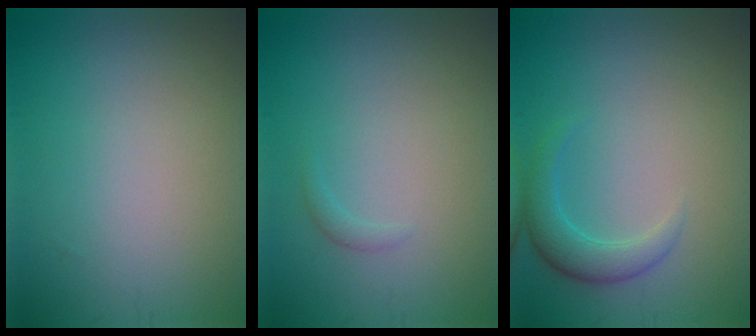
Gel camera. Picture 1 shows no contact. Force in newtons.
{"total": 0.6, "press": 0.6, "slide": 0.0}
{"total": 2.7, "press": 2.7, "slide": 0.1}